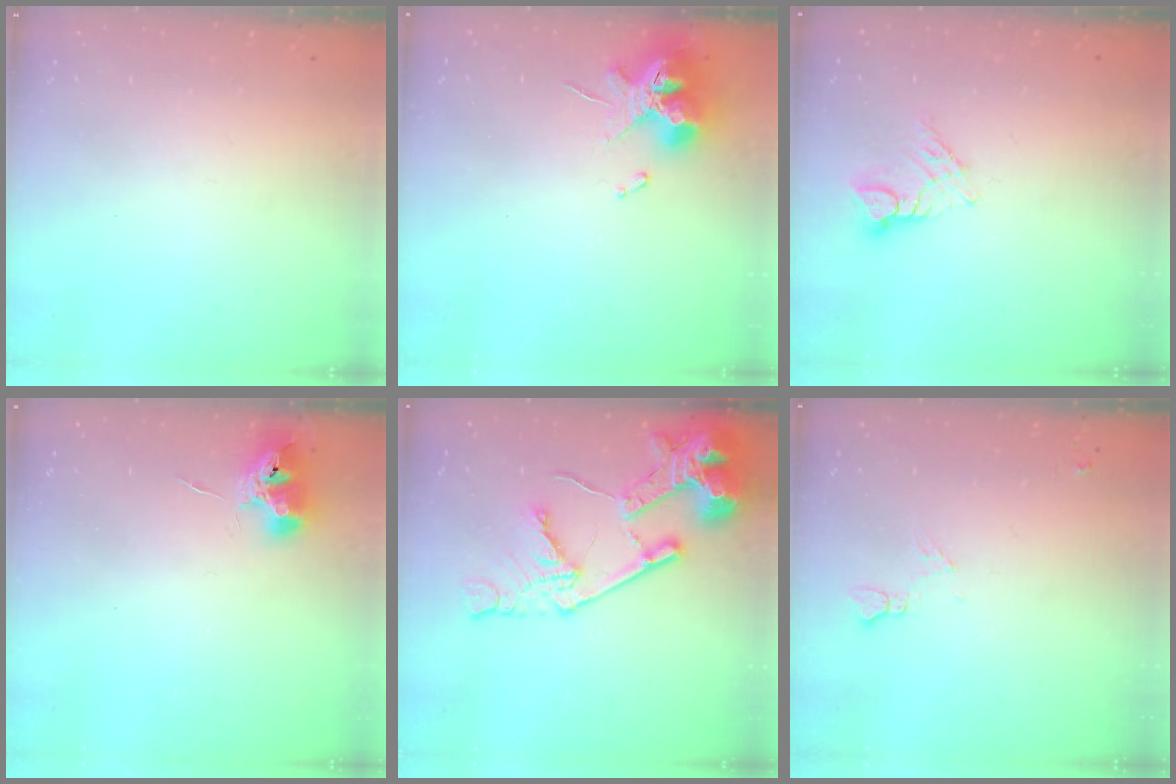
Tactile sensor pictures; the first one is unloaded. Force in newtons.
{"total": 12.2, "press": 12.2, "slide": 1.3}
{"total": 8.8, "press": 8.8, "slide": 0.6}
{"total": 9.8, "press": 9.7, "slide": 1.4}
{"total": 18.7, "press": 18.6, "slide": 2.1}
{"total": 5.7, "press": 5.7, "slide": 0.8}